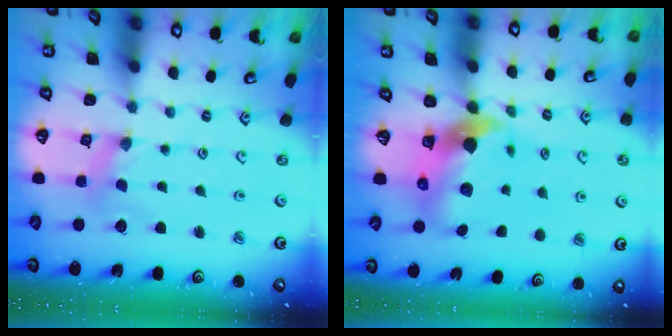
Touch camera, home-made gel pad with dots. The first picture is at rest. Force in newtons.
{"total": 10.2, "press": 10.1, "slide": 1.7}